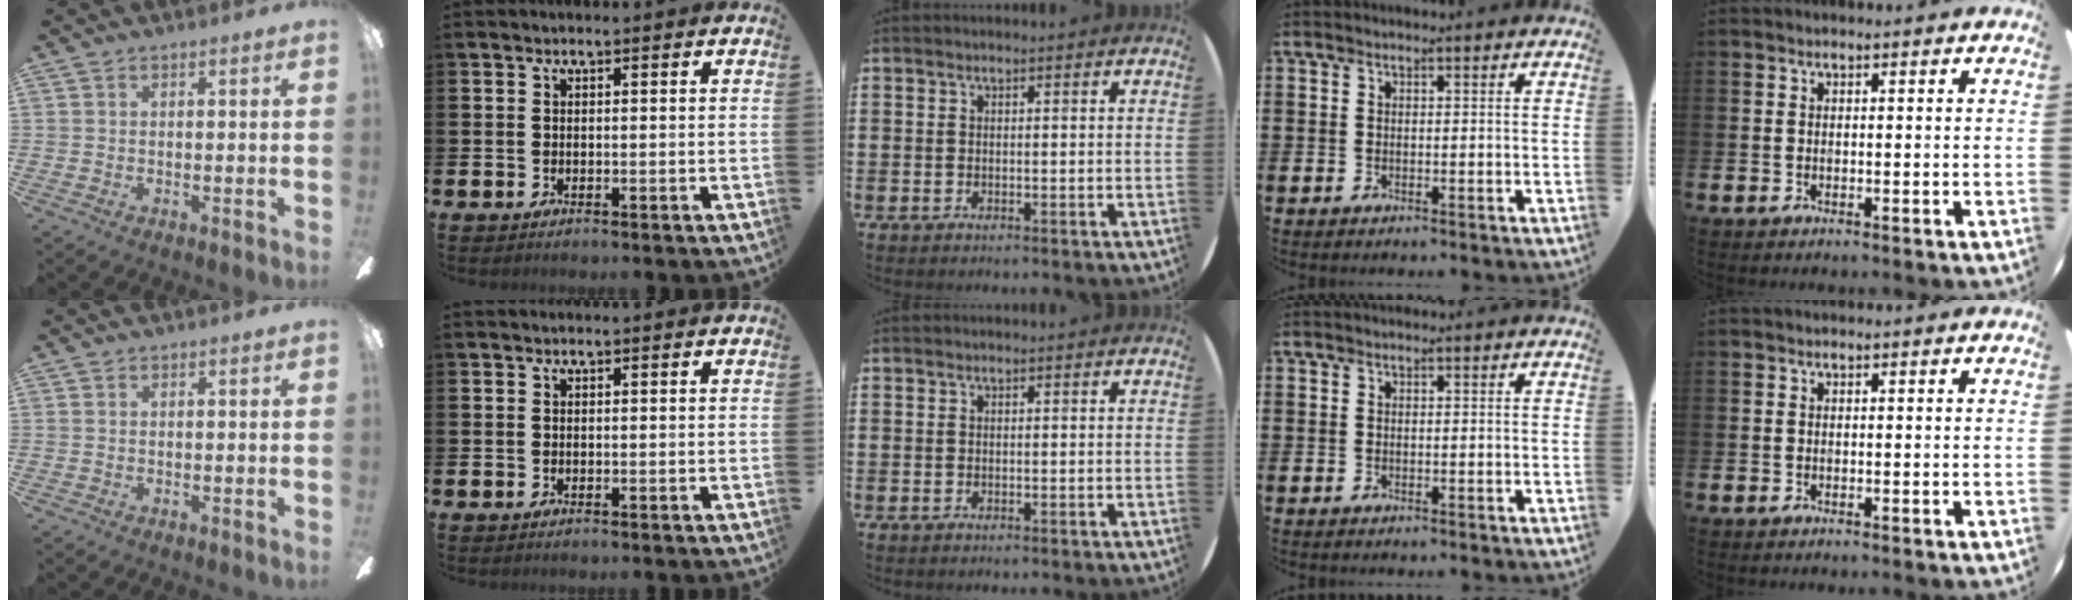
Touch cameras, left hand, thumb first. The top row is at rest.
{}